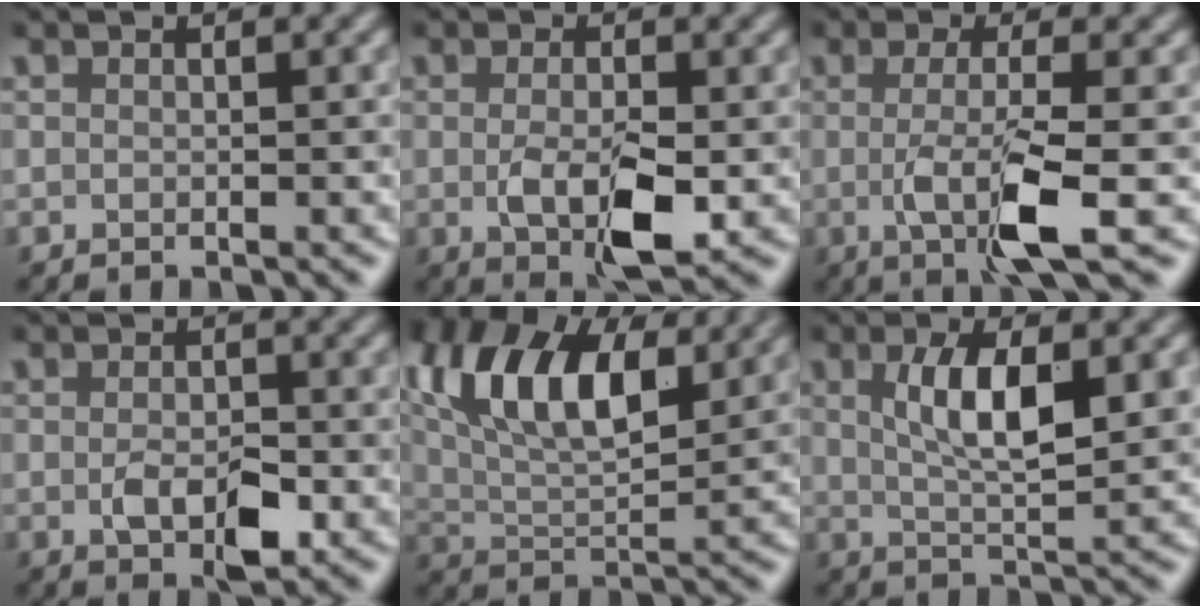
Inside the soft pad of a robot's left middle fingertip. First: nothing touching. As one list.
[{"total": 5.0, "force": [-0.9, 2.2, 4.4], "torque": [-0.088, -0.012, -0.015]}, {"total": 5.5, "force": [-1.2, 1.1, 5.3], "torque": [-0.103, -0.014, -0.023]}, {"total": 3.3, "force": [-0.9, 1.7, 2.7], "torque": [-0.049, -0.006, -0.013]}, {"total": 10.9, "force": [4.6, 5.4, 8.3], "torque": [-0.155, 0.017, 0.077]}, {"total": 4.9, "force": [1.1, 1.5, 4.6], "torque": [-0.092, 0.000, 0.020]}]